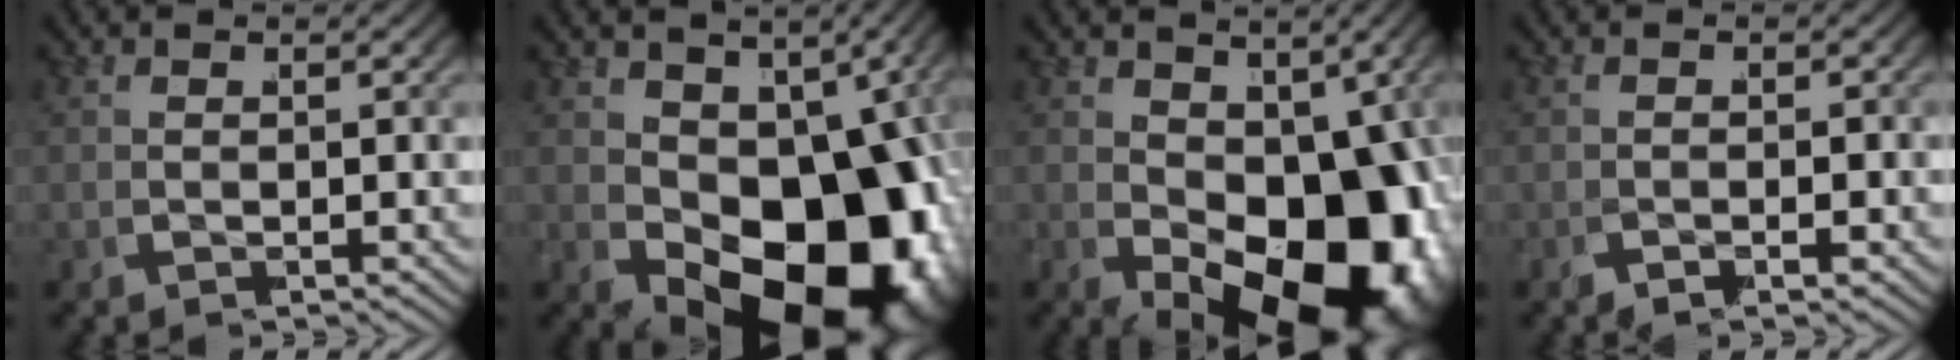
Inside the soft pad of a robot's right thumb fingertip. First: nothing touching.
{"total": 17.0, "force": [-3.6, 10.7, 12.8], "torque": [-0.215, -0.073, -0.026]}
{"total": 15.3, "force": [-3.5, 9.3, 11.6], "torque": [-0.184, -0.056, -0.032]}
{"total": 1.8, "force": [-1.1, 0.9, 1.2], "torque": [-0.031, 0.002, -0.024]}